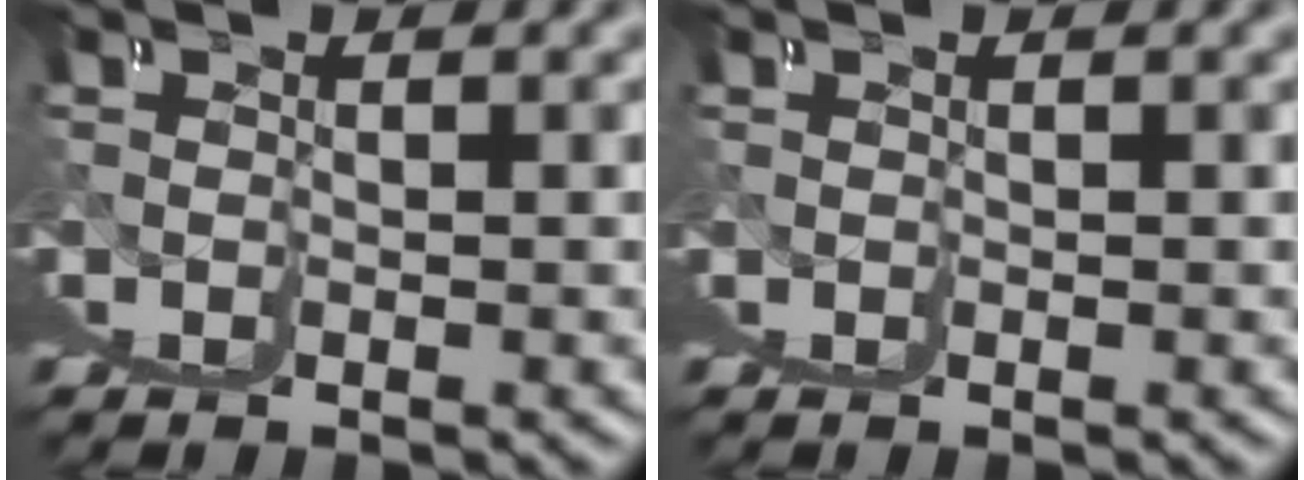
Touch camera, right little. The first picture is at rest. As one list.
[{"total": 0.0}]